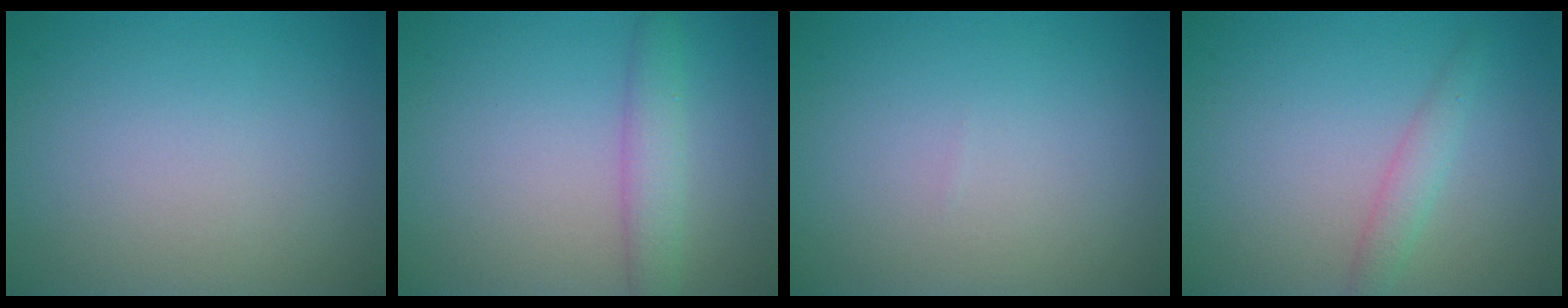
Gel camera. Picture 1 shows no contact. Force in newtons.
{"total": 2.7, "press": 2.7, "slide": 0.2}
{"total": 0.0}
{"total": 1.6, "press": 1.6, "slide": 0.0}